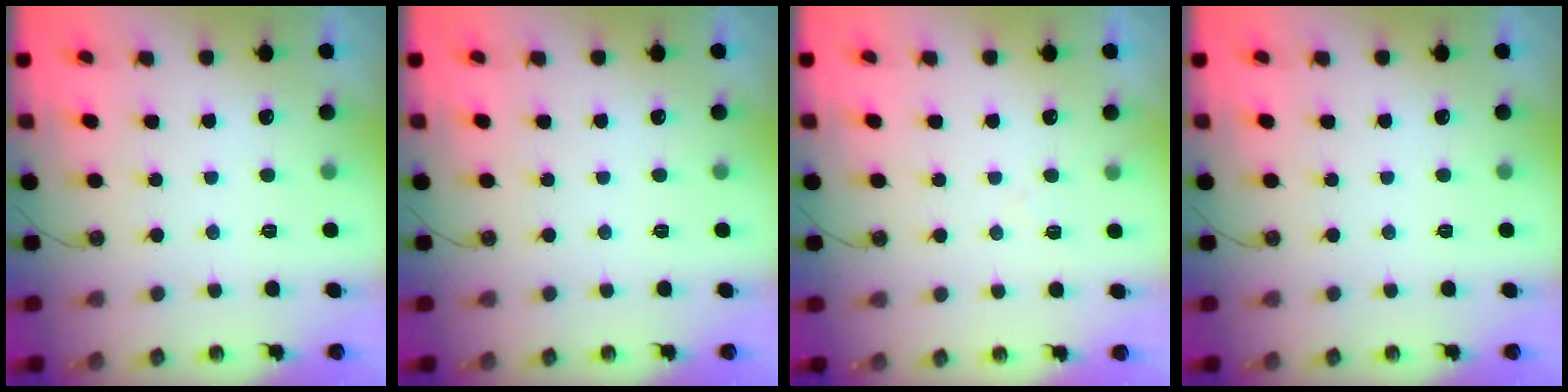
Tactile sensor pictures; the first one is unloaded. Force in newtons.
{"total": 0.0}
{"total": 3.5, "press": 3.5, "slide": 0.6}
{"total": 0.0}